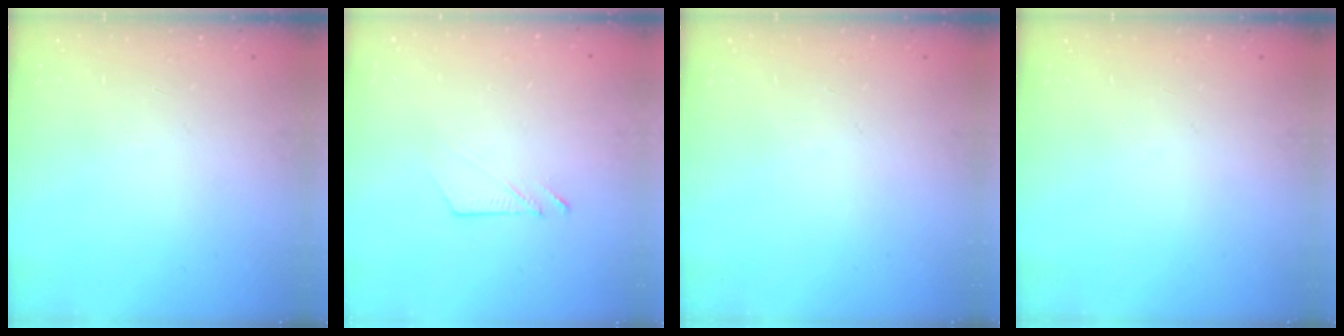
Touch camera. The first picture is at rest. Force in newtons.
{"total": 2.5, "press": 2.5, "slide": 0.4}
{"total": 0.0}
{"total": 0.0}